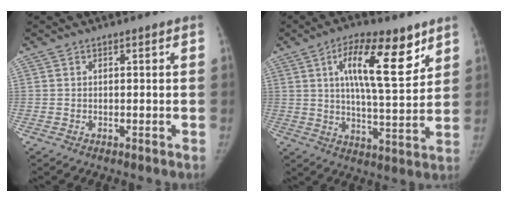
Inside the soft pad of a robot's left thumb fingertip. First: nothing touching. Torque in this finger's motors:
{"motor_torque": [0.20, 0.31, 1.63, -0.22, 0.39]}